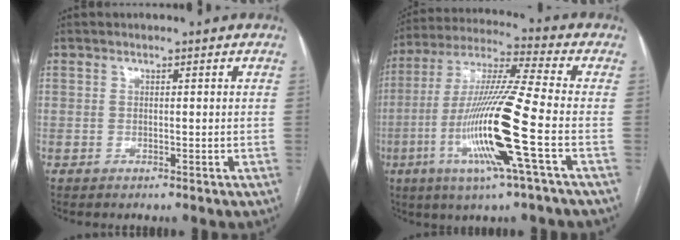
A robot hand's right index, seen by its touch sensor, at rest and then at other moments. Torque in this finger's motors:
{"motor_torque": [2.14, 0.00, 1.05, 0.21]}